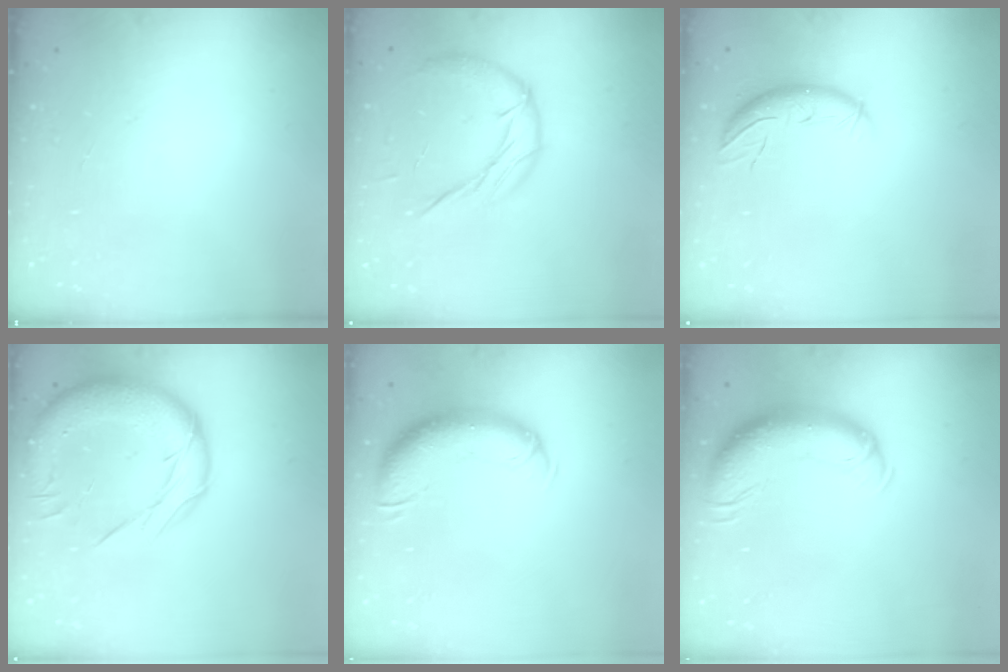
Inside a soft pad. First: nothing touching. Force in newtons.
{"total": 12.0, "press": 11.9, "slide": 0.7}
{"total": 9.6, "press": 9.3, "slide": 2.5}
{"total": 18.5, "press": 18.2, "slide": 3.6}
{"total": 12.5, "press": 12.2, "slide": 3.0}
{"total": 13.5, "press": 13.1, "slide": 3.5}